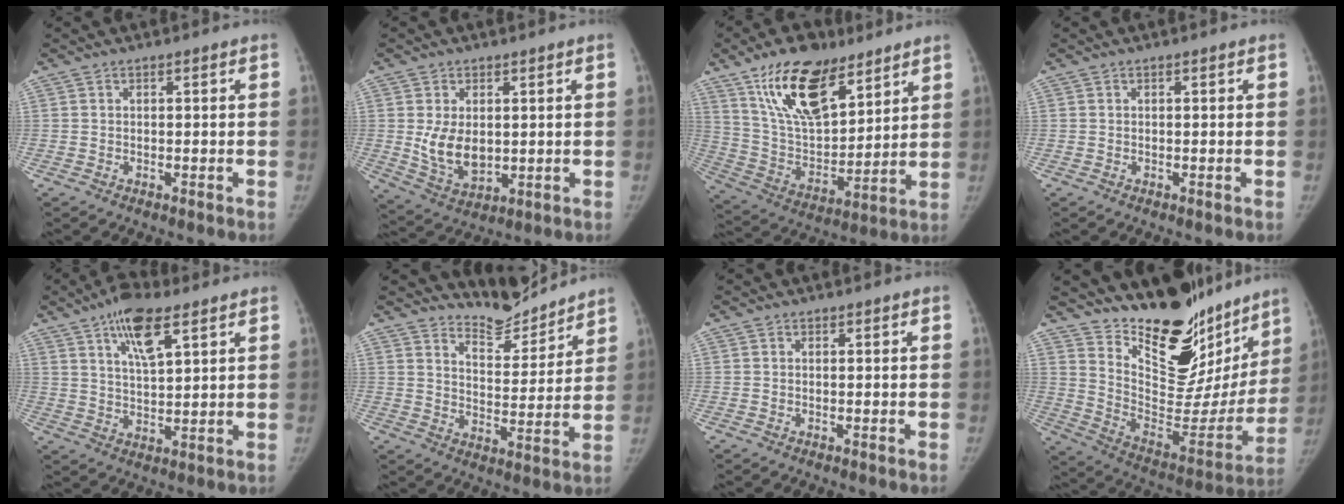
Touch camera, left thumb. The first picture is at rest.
{"total": 8.0, "force": [1.0, 5.6, 5.7], "torque": [-0.079, -0.021, 0.035]}
{"total": 19.9, "force": [12.1, 9.4, 12.7], "torque": [-0.182, -0.059, 0.223]}
{"total": 0.0}
{"total": 9.7, "force": [5.6, 3.4, 7.2], "torque": [-0.113, -0.024, 0.096]}
{"total": 8.8, "force": [8.6, 1.5, -0.1], "torque": [0.024, -0.078, 0.147]}
{"total": 0.0}
{"total": 27.0, "force": [21.3, 11.5, 11.9], "torque": [-0.137, -0.128, 0.319]}